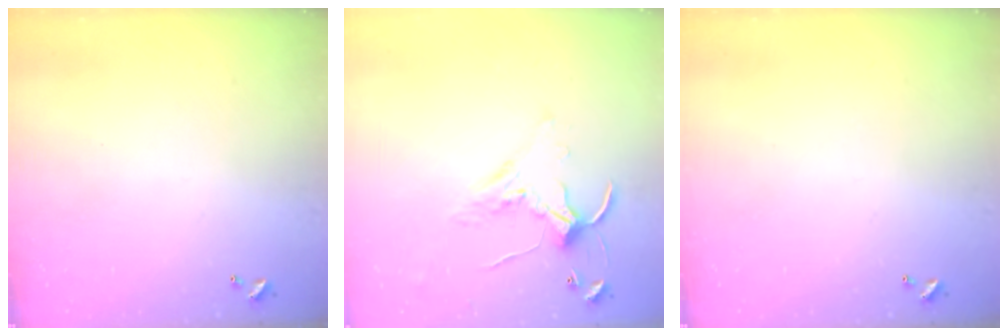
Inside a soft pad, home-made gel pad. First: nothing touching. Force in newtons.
{"total": 1.9, "press": 1.9, "slide": 0.6}
{"total": 0.0}